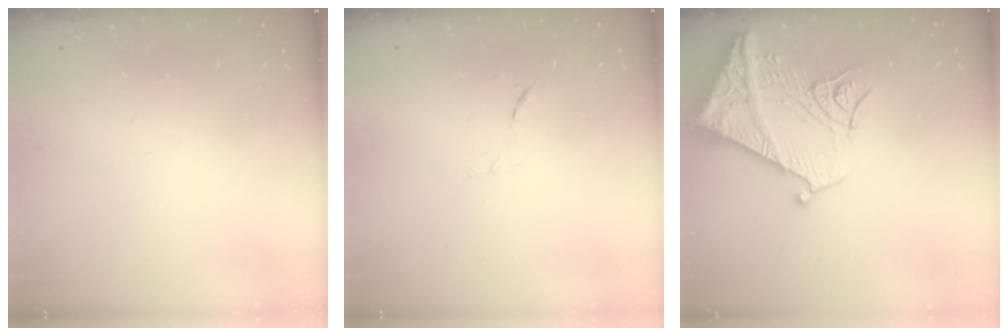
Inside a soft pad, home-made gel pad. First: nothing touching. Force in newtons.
{"total": 7.8, "press": 7.7, "slide": 0.6}
{"total": 15.1, "press": 15.1, "slide": 1.5}